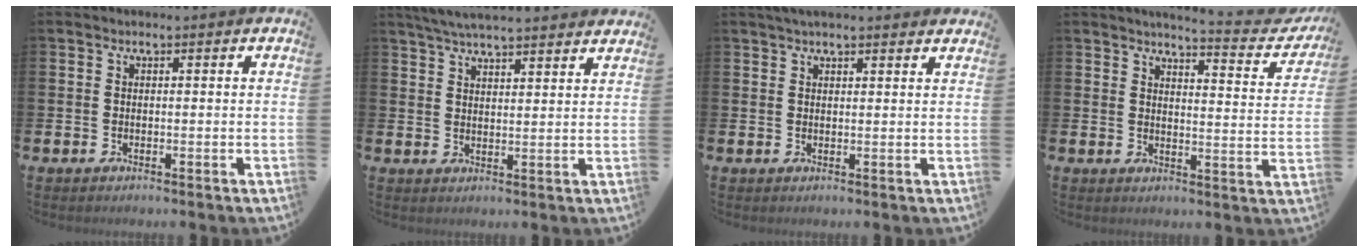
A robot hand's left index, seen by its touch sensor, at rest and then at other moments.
{"total": 5.2, "force": [5.0, 0.3, 1.4], "torque": [-0.038, -0.017, 0.091]}
{"total": 2.4, "force": [2.2, 0.3, 0.8], "torque": [-0.019, 0.000, 0.041]}
{"total": 4.0, "force": [3.9, 0.2, 1.1], "torque": [-0.019, -0.041, 0.057]}